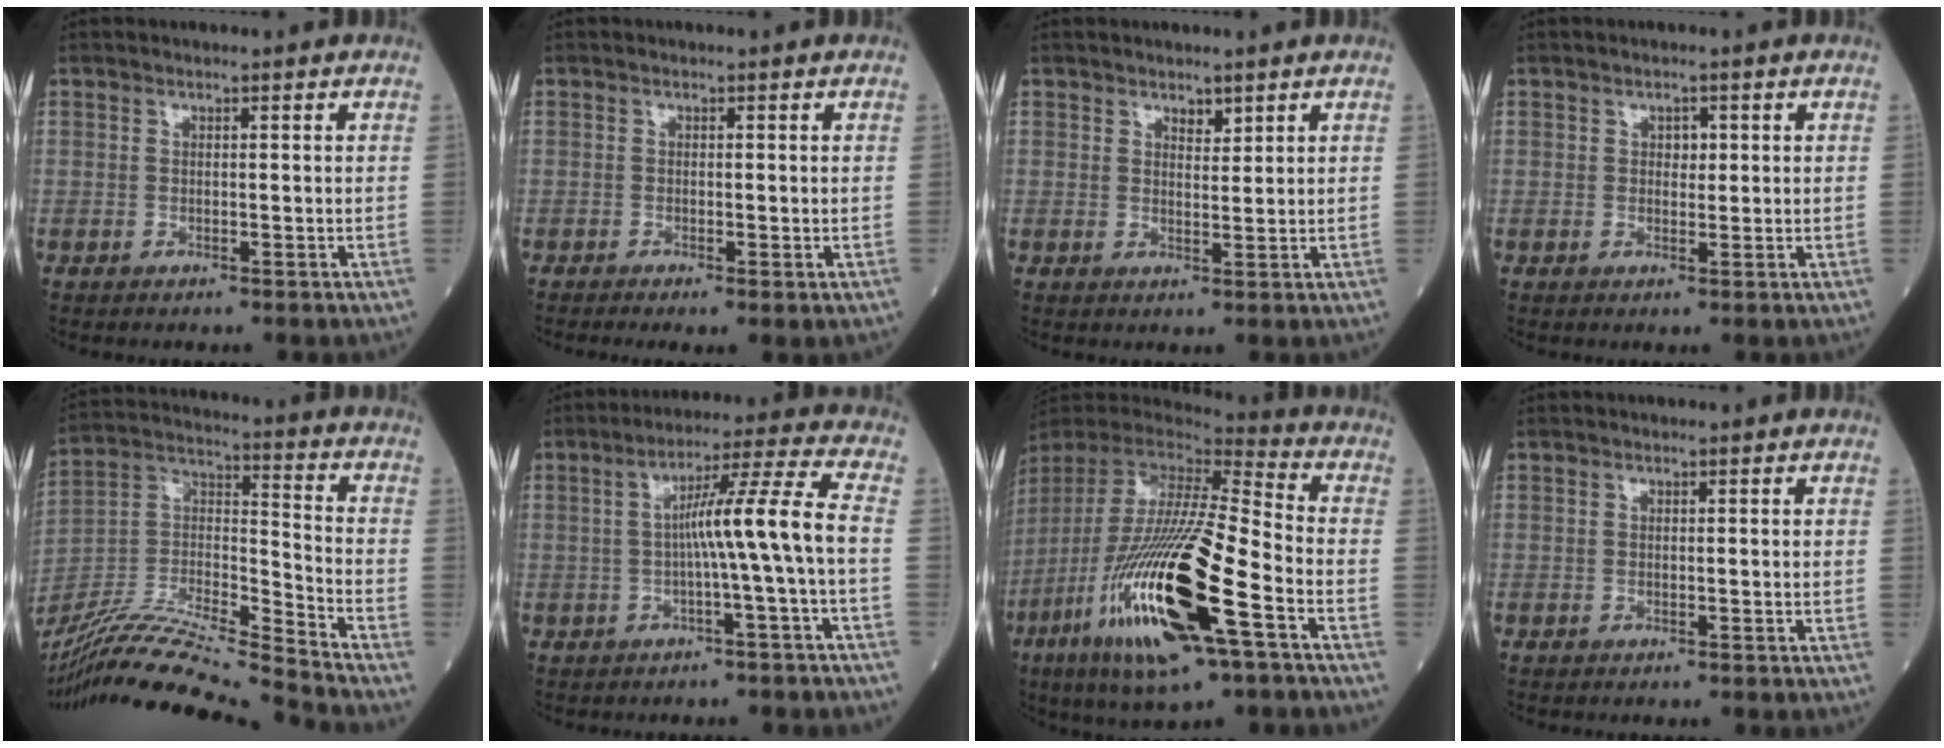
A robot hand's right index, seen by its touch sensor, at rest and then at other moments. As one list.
[{"total": 1.8, "force": [-0.9, 0.3, 1.5], "torque": [-0.027, -0.006, -0.015]}, {"total": 1.8, "force": [1.4, 0.8, 0.9], "torque": [-0.011, -0.002, 0.022]}, {"total": 1.6, "force": [0.4, 1.1, 1.1], "torque": [-0.011, 0.000, 0.005]}, {"total": 21.9, "force": [-20.2, -1.5, 8.5], "torque": [-0.182, -0.012, -0.359]}, {"total": 8.8, "force": [-1.1, -1.8, 8.5], "torque": [-0.141, 0.024, -0.014]}, {"total": 27.8, "force": [-10.8, 4.3, 25.3], "torque": [-0.533, -0.064, -0.198]}, {"total": 0.0}]